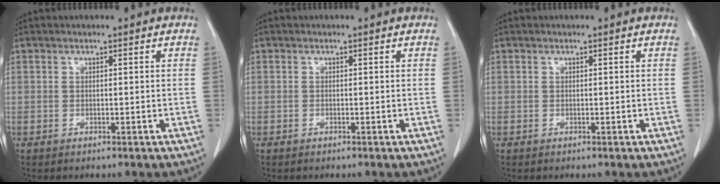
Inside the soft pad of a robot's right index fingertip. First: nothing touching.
{"total": 0.0}
{"total": 0.0}